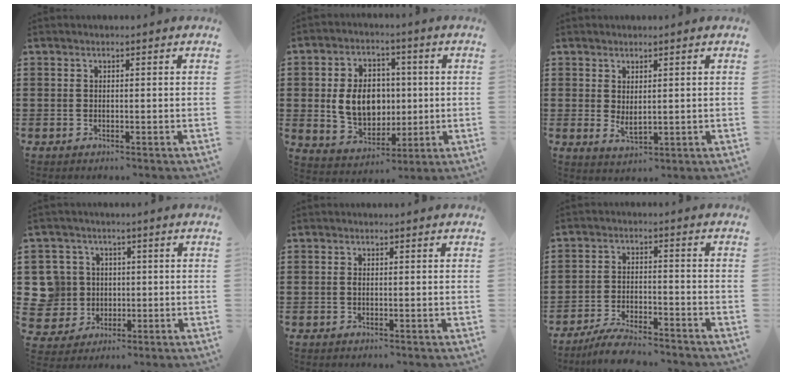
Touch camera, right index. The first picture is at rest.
{"total": 9.2, "force": [0.3, 7.0, 6.0], "torque": [-0.116, 0.010, 0.000]}
{"total": 2.1, "force": [1.1, 0.8, 1.6], "torque": [-0.031, 0.000, 0.020]}
{"total": 7.4, "force": [0.7, 7.2, 1.8], "torque": [-0.088, 0.010, 0.015]}
{"total": 0.6, "force": [-0.1, 0.3, 0.5], "torque": [-0.013, -0.003, -0.001]}
{"total": 5.0, "force": [-4.8, 0.3, 1.5], "torque": [-0.040, -0.003, -0.096]}